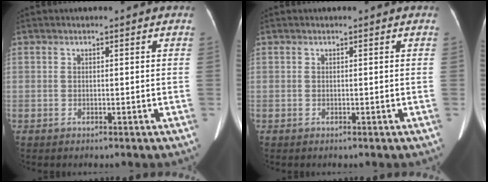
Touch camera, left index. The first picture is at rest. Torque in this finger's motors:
{"motor_torque": [0.19, -0.05, 0.04, 0.00]}